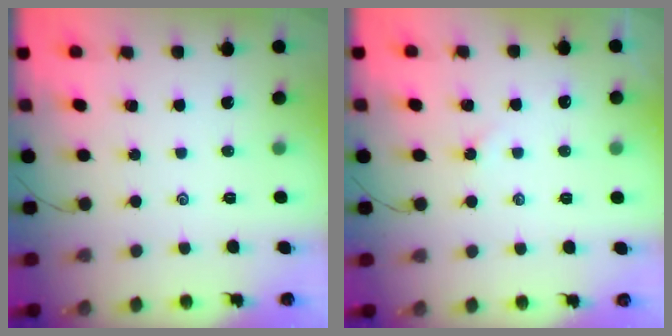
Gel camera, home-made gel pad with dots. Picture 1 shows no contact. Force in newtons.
{"total": 1.9, "press": 1.9, "slide": 0.3}